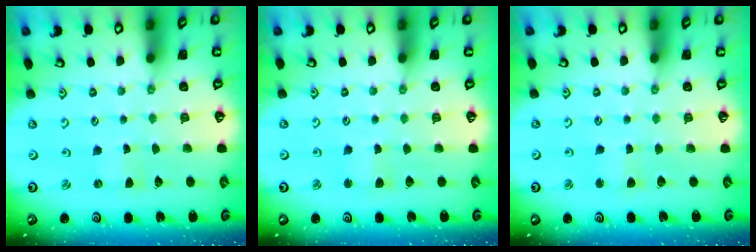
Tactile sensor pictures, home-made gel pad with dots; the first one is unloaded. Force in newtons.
{"total": 2.7, "press": 2.7, "slide": 0.3}
{"total": 2.5, "press": 2.4, "slide": 0.3}